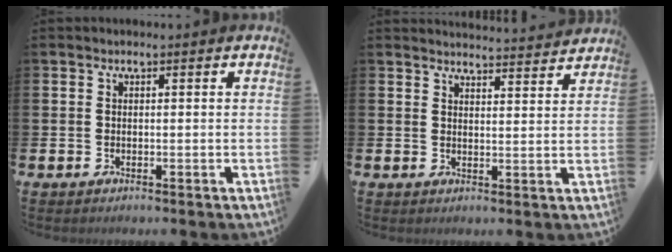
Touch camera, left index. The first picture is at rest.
{"total": 3.7, "force": [3.7, -0.1, 0.0], "torque": [0.005, -0.032, 0.064]}